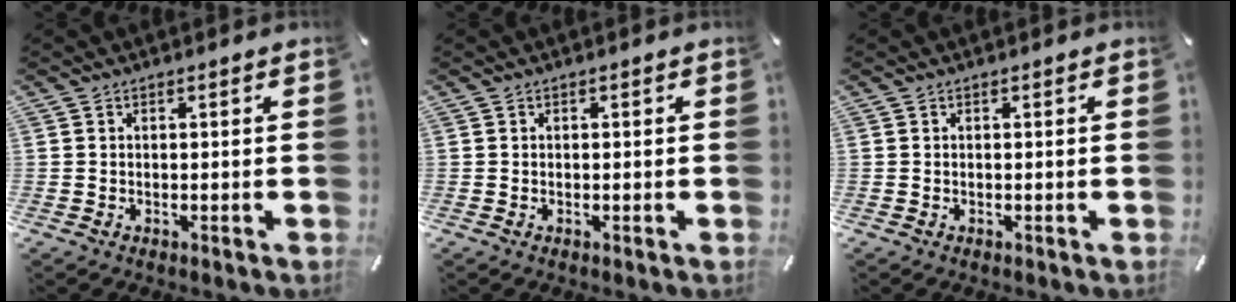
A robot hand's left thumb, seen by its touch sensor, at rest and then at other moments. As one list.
[{"total": 0.0}, {"total": 0.0}]